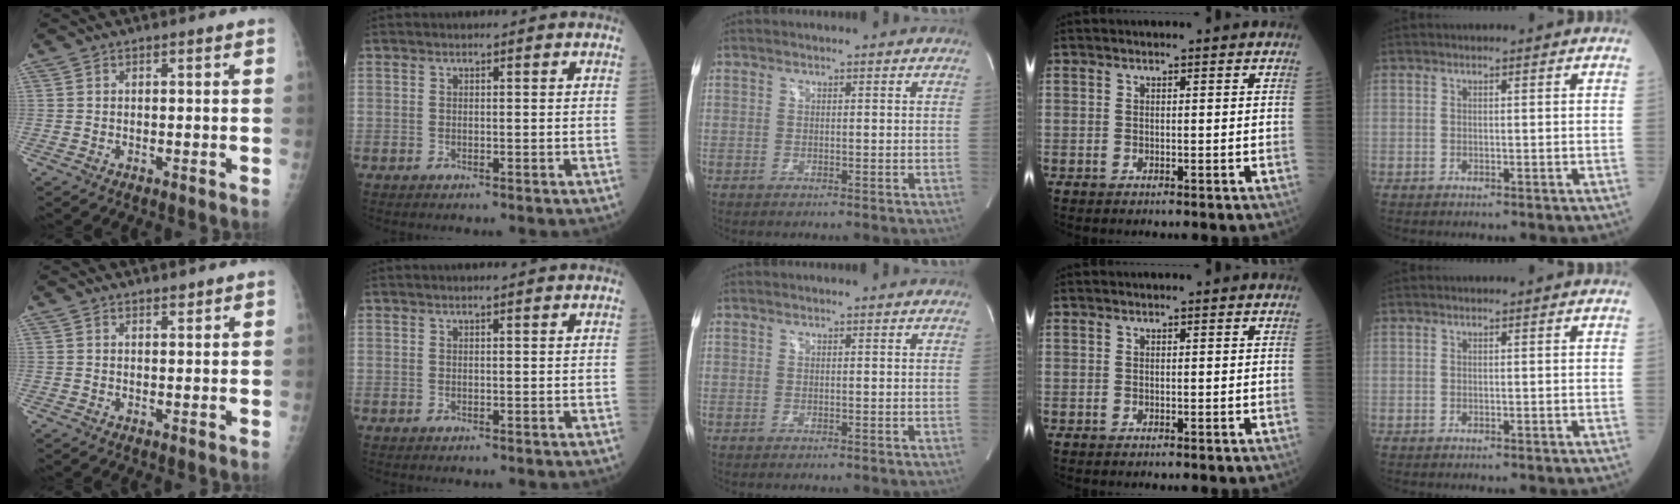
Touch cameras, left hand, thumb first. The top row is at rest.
{"thumb": {"total": 1.2, "force": [1.1, 0.3, 0.4], "torque": [-0.003, -0.008, 0.016]}, "index": {"total": 1.3, "force": [1.1, -0.2, 0.5], "torque": [-0.011, 0.005, 0.017]}}